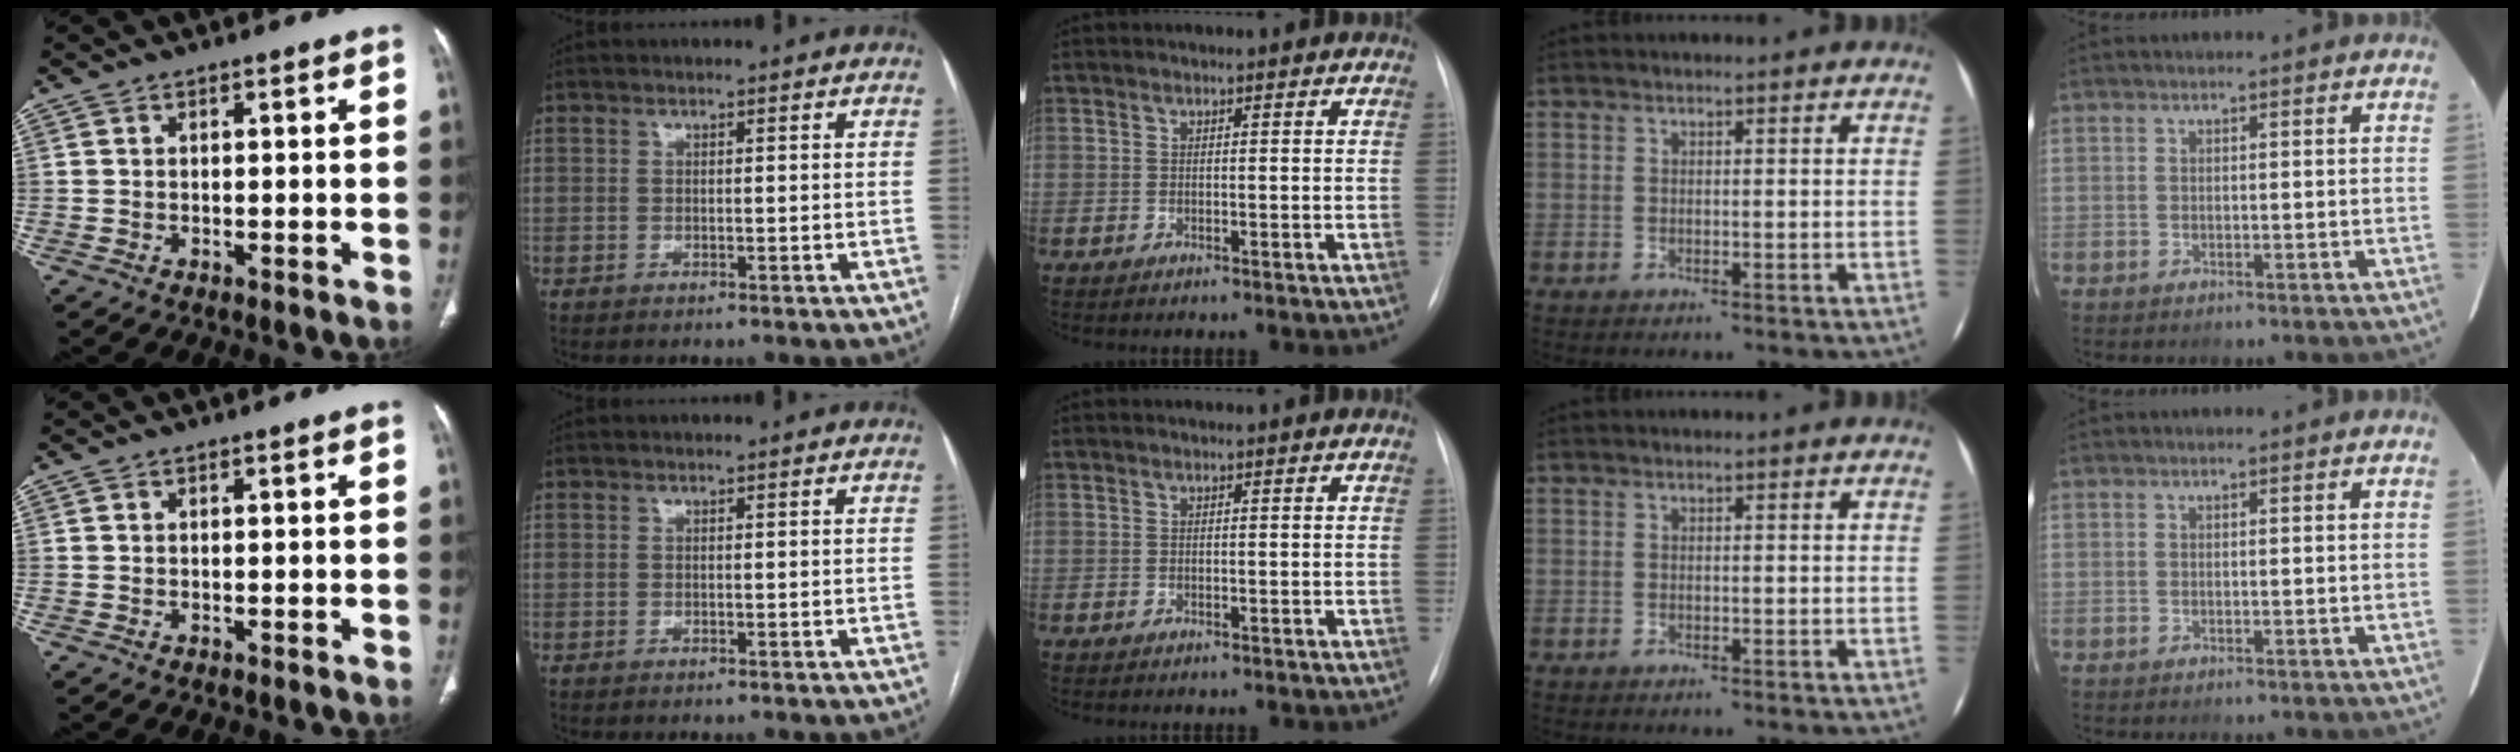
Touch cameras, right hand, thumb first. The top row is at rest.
{}